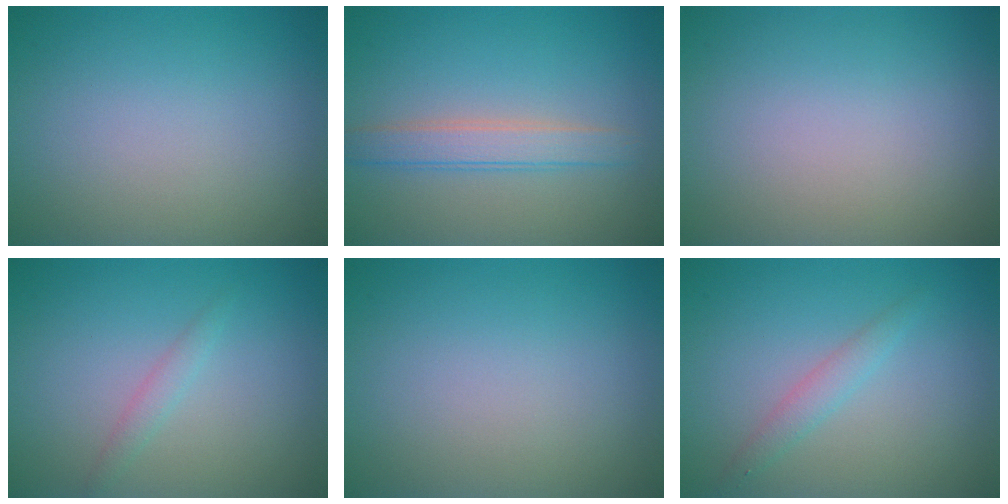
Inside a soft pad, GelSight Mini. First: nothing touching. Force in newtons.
{"total": 2.7, "press": 2.7, "slide": 0.0}
{"total": 0.0}
{"total": 1.1, "press": 1.1, "slide": 0.0}
{"total": 0.0}
{"total": 1.6, "press": 1.6, "slide": 0.0}